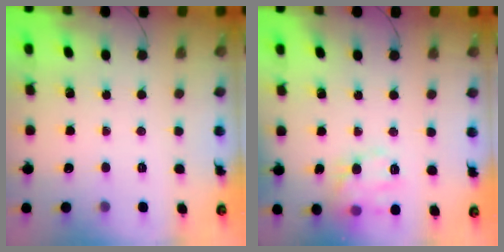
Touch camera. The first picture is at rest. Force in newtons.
{"total": 12.8, "press": 12.8, "slide": 0.8}